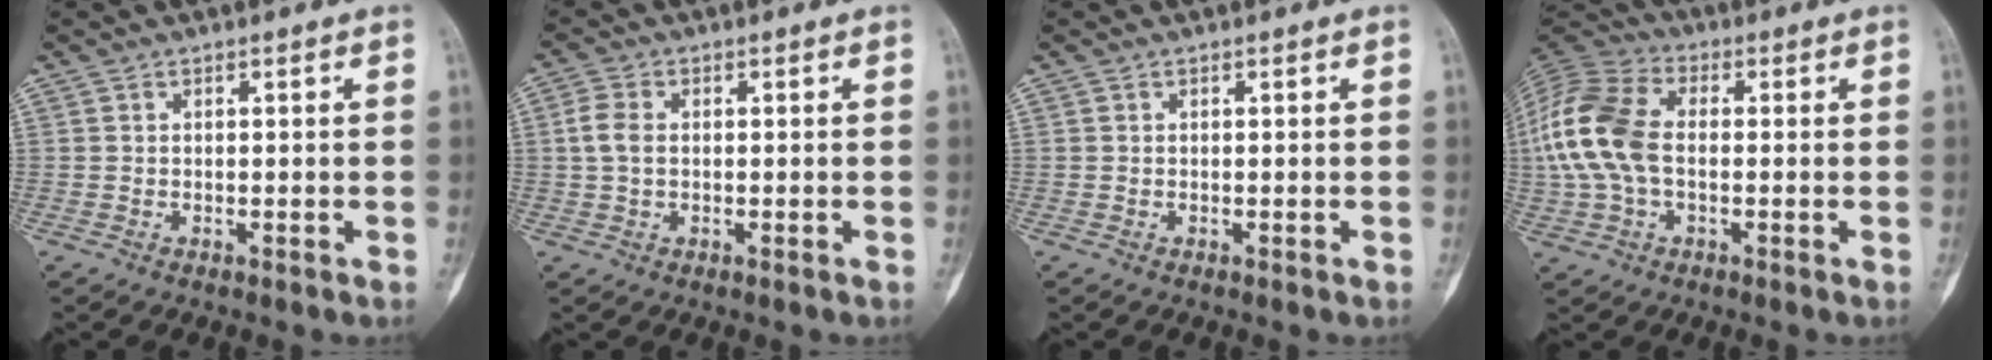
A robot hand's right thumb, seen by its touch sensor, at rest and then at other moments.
{"total": 4.1, "force": [0.3, 2.6, 3.1], "torque": [-0.068, 0.009, 0.001]}
{"total": 0.0}
{"total": 15.2, "force": [-0.1, 9.6, 11.9], "torque": [-0.266, 0.029, -0.008]}